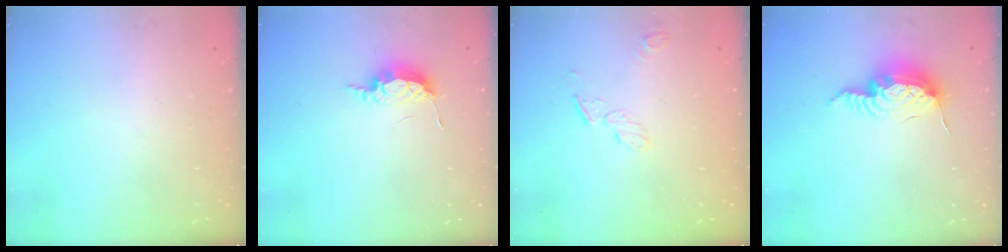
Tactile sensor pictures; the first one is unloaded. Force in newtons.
{"total": 6.4, "press": 6.4, "slide": 0.5}
{"total": 4.9, "press": 4.8, "slide": 0.5}
{"total": 15.0, "press": 14.9, "slide": 0.9}